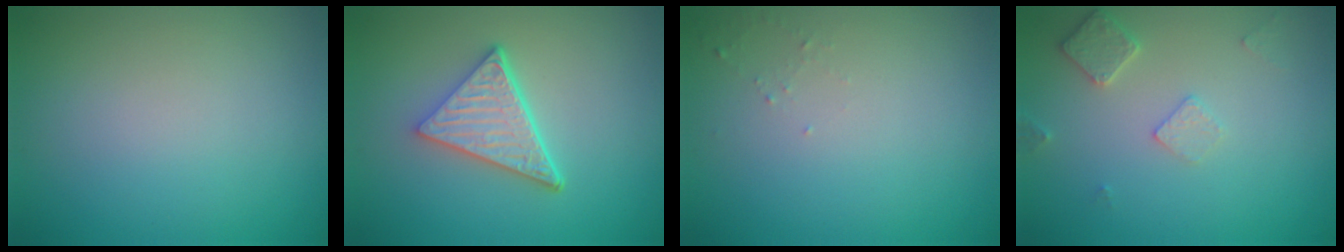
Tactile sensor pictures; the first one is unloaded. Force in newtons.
{"total": 5.2, "press": 3.7, "slide": 3.6}
{"total": 0.7, "press": 0.6, "slide": 0.2}
{"total": 2.1, "press": 2.1, "slide": 0.3}